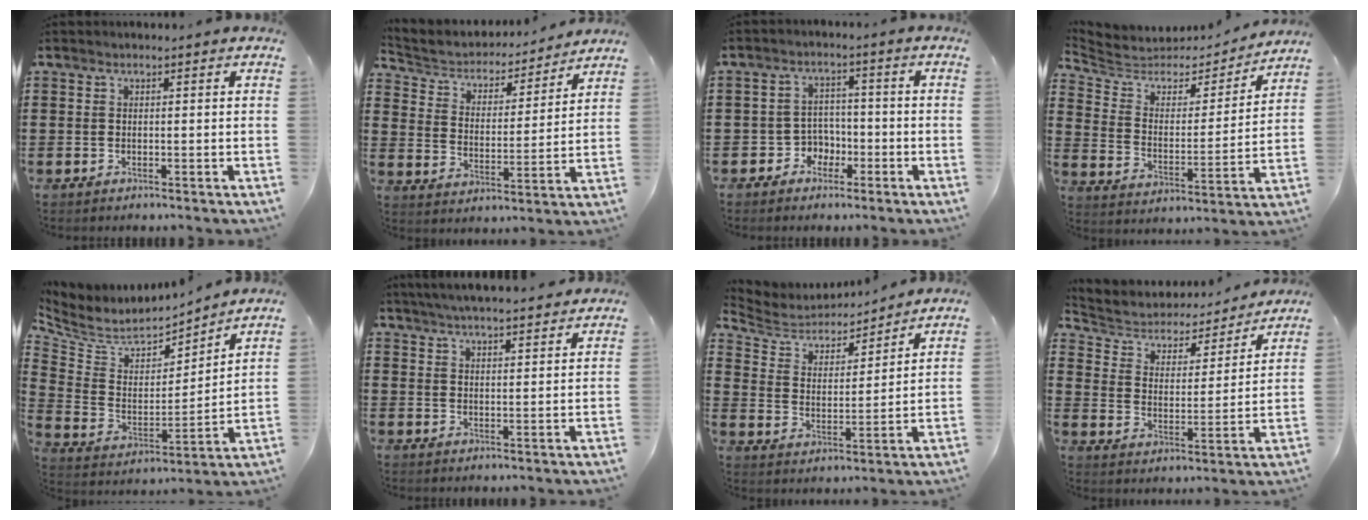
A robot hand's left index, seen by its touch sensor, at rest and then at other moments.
{"total": 4.1, "force": [3.9, 1.3, 0.3], "torque": [-0.033, -0.031, 0.060]}
{"total": 3.9, "force": [-2.1, 3.1, 1.0], "torque": [-0.028, 0.010, -0.046]}
{"total": 4.8, "force": [4.2, 2.3, 0.8], "torque": [-0.047, -0.030, 0.066]}
{"total": 5.6, "force": [4.9, 2.6, 0.9], "torque": [-0.055, -0.041, 0.082]}
{"total": 4.3, "force": [4.2, -0.1, 1.1], "torque": [-0.034, -0.015, 0.076]}
{"total": 5.4, "force": [5.2, 1.4, 0.5], "torque": [-0.043, -0.034, 0.086]}
{"total": 4.3, "force": [3.8, 1.9, 0.4], "torque": [-0.038, -0.026, 0.057]}